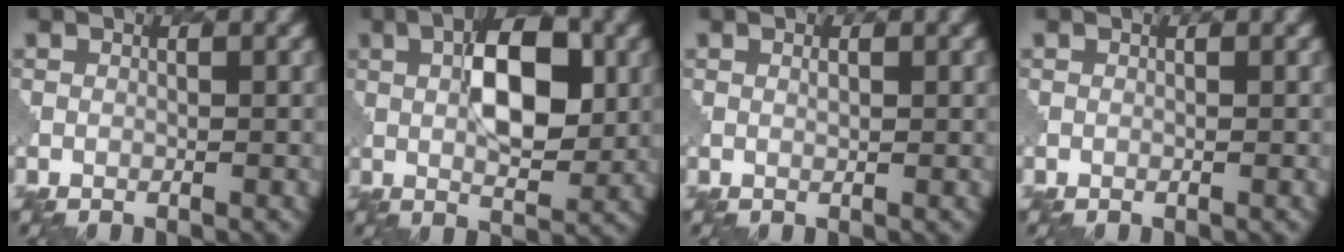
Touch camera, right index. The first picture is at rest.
{"total": 7.4, "force": [1.6, 3.4, 6.4], "torque": [-0.096, 0.005, 0.026]}
{"total": 0.6, "force": [0.4, 0.1, 0.4], "torque": [-0.007, -0.002, 0.011]}
{"total": 0.0}